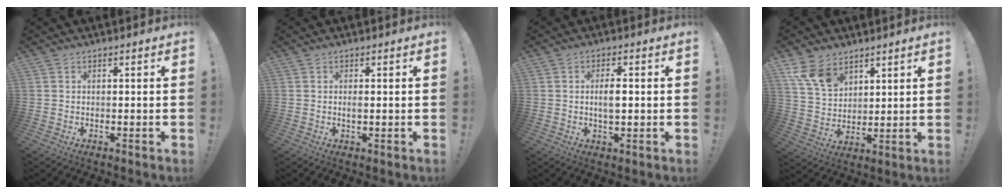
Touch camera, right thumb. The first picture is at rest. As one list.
[{"total": 1.0, "force": [0.0, 0.3, 0.9], "torque": [-0.012, -0.002, -0.001]}, {"total": 4.7, "force": [0.0, 2.0, 4.3], "torque": [-0.063, -0.004, -0.007]}, {"total": 11.1, "force": [7.2, 6.9, 4.9], "torque": [-0.089, -0.035, 0.146]}]